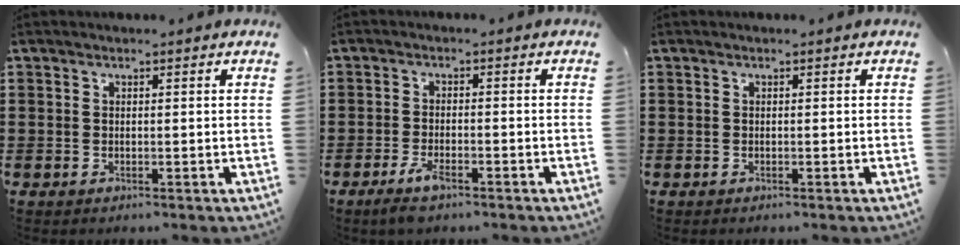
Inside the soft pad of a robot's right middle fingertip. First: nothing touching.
{"total": 3.6, "force": [-2.3, 1.0, 2.7], "torque": [-0.064, -0.005, -0.046]}
{"total": 0.0}